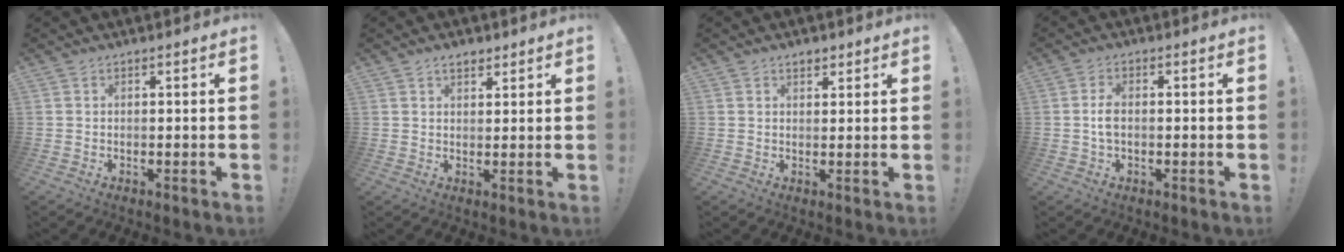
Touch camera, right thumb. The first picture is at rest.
{"total": 3.3, "force": [2.4, 1.7, 1.6], "torque": [-0.017, -0.010, 0.041]}
{"total": 2.2, "force": [1.6, 1.2, 0.9], "torque": [-0.009, -0.006, 0.027]}
{"total": 3.6, "force": [-0.4, 1.9, 3.0], "torque": [-0.060, 0.006, -0.008]}